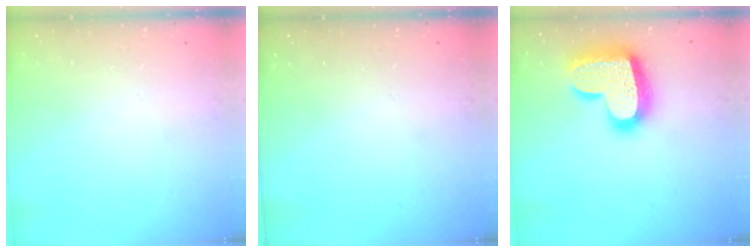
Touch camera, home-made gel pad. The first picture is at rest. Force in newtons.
{"total": 0.0}
{"total": 20.8, "press": 20.7, "slide": 1.5}